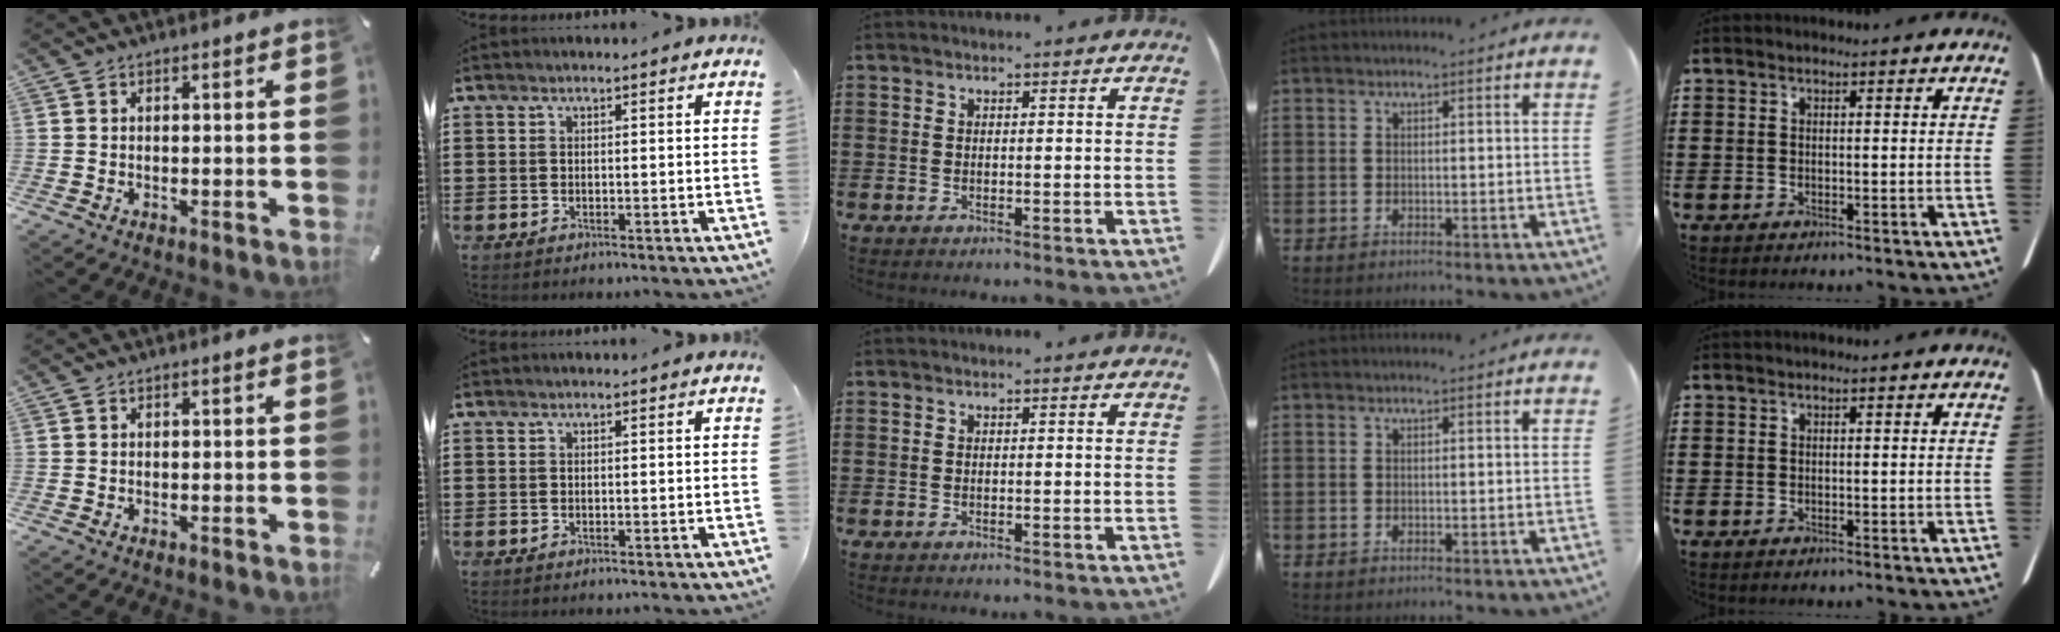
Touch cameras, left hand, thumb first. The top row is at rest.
{}